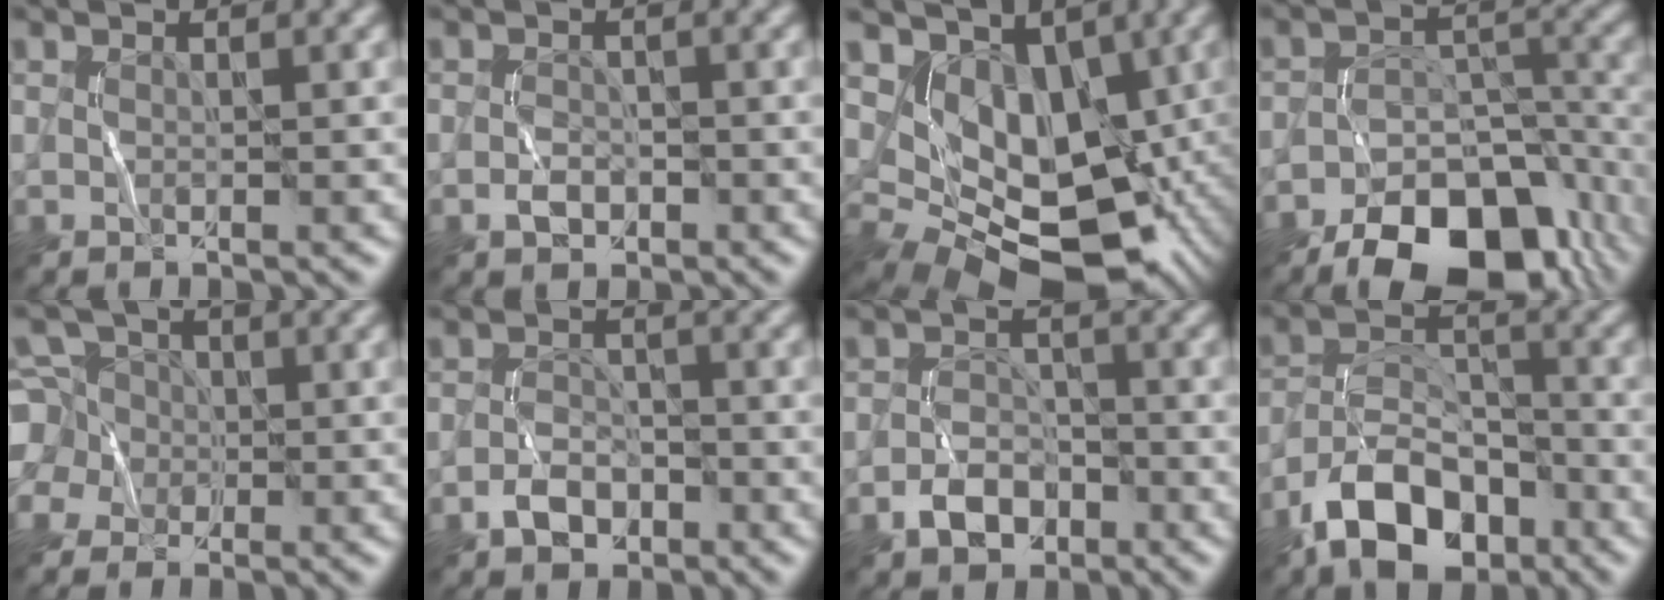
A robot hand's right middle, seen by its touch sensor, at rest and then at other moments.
{"total": 1.2, "force": [-0.7, 0.9, 0.4], "torque": [-0.007, 0.006, -0.013]}
{"total": 10.2, "force": [0.2, 7.4, 7.0], "torque": [-0.085, -0.018, 0.016]}
{"total": 12.6, "force": [-8.5, 6.2, 6.9], "torque": [-0.115, -0.002, -0.127]}
{"total": 5.8, "force": [-1.6, 5.4, 1.3], "torque": [-0.025, 0.026, -0.062]}
{"total": 2.4, "force": [-1.6, 1.6, 0.9], "torque": [-0.014, 0.009, -0.033]}
{"total": 3.0, "force": [-1.9, 2.1, 1.1], "torque": [-0.017, 0.008, -0.038]}
{"total": 7.7, "force": [-5.0, 4.2, 4.0], "torque": [-0.067, 0.009, -0.100]}